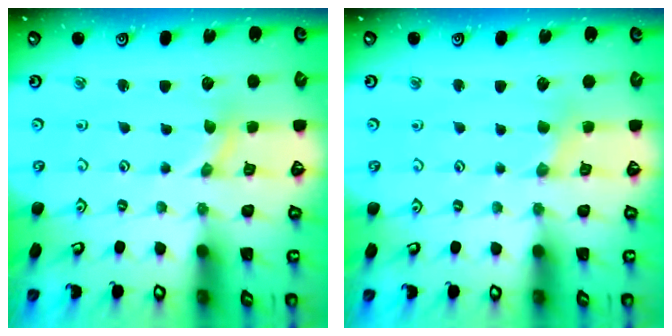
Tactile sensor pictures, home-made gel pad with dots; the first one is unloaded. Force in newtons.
{"total": 2.2, "press": 2.2, "slide": 0.4}